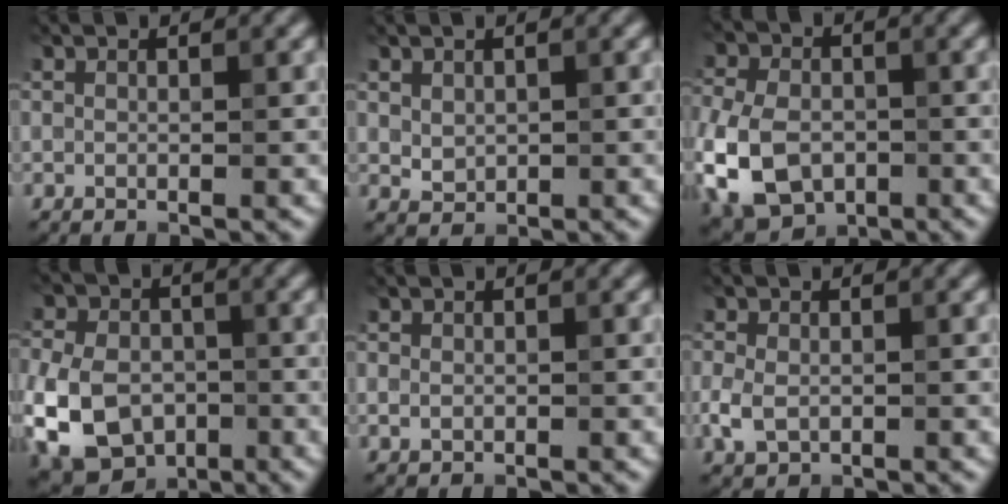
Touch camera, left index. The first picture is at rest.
{"total": 1.4, "force": [0.6, 1.1, 0.6], "torque": [-0.014, -0.004, 0.016]}
{"total": 10.4, "force": [-3.0, 7.6, 6.4], "torque": [-0.134, -0.025, -0.063]}
{"total": 11.8, "force": [-3.4, 9.0, 6.9], "torque": [-0.134, -0.026, -0.078]}
{"total": 1.1, "force": [-0.1, 1.0, 0.5], "torque": [-0.006, -0.004, -0.001]}
{"total": 2.8, "force": [-0.7, 2.1, 1.7], "torque": [-0.039, -0.005, -0.017]}